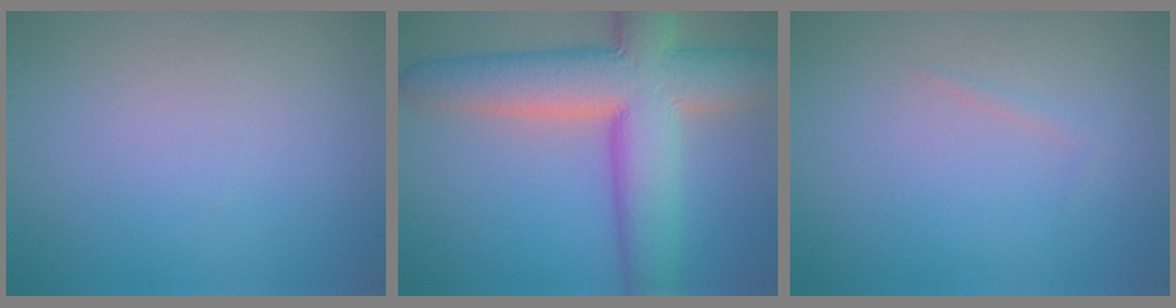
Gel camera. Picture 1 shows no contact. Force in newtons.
{"total": 11.8, "press": 11.8, "slide": 1.0}
{"total": 0.6, "press": 0.5, "slide": 0.1}